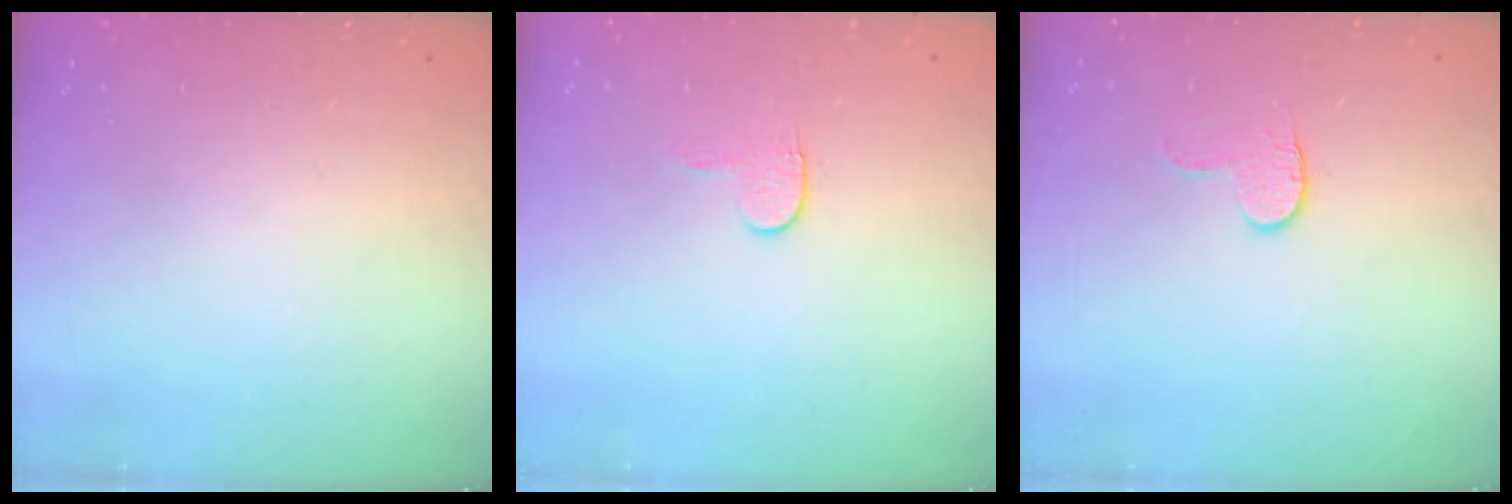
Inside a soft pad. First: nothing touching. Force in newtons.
{"total": 3.8, "press": 3.8, "slide": 0.3}
{"total": 3.6, "press": 3.6, "slide": 0.4}